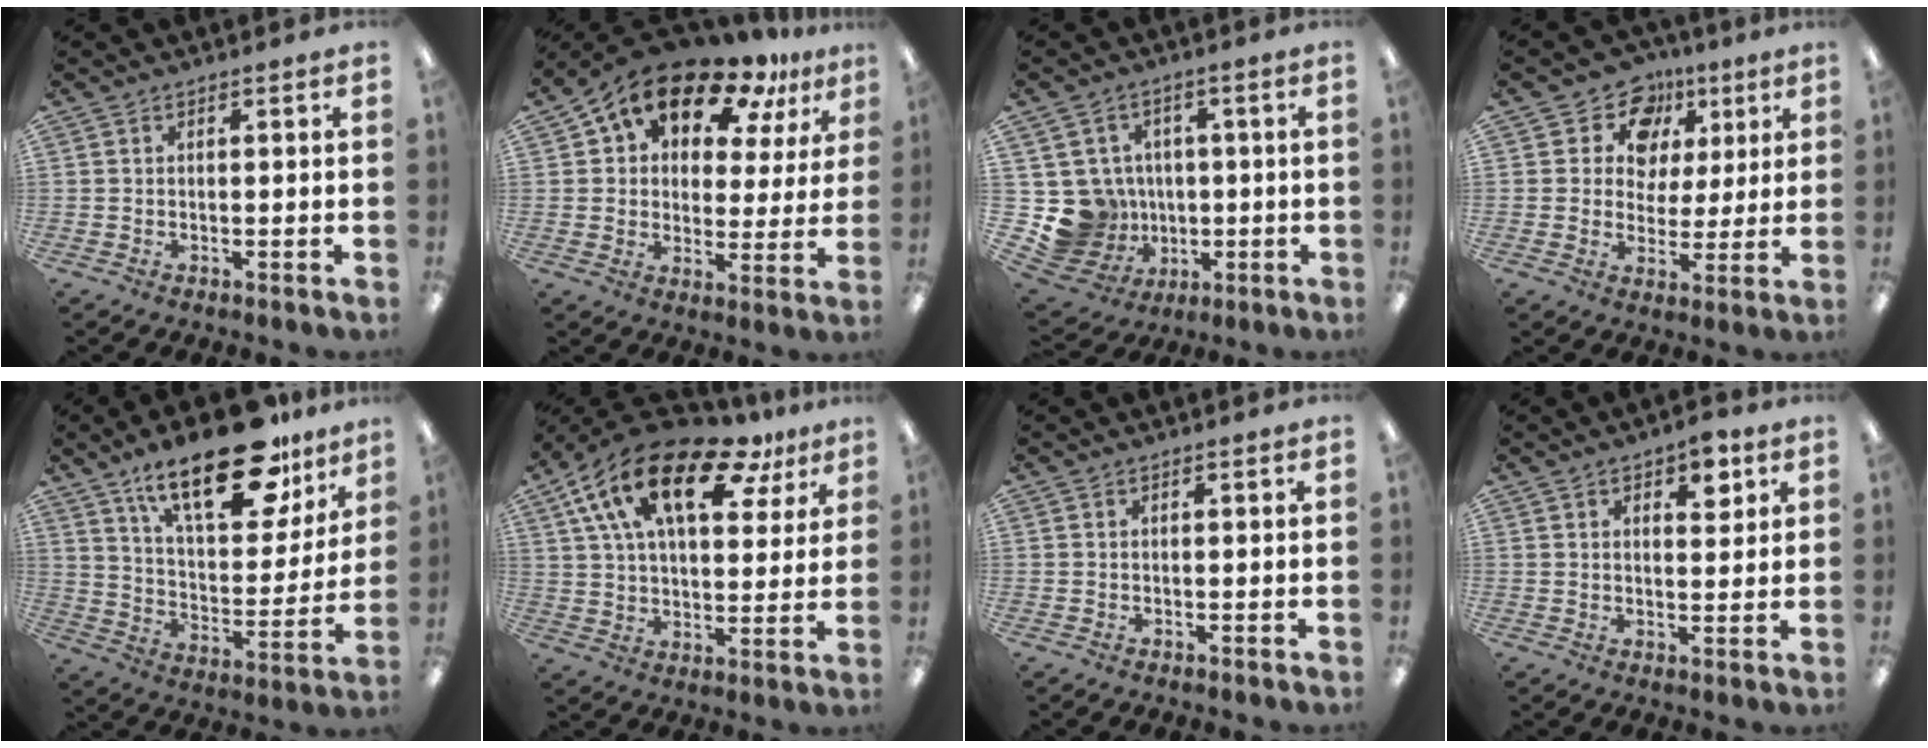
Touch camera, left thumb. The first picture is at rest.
{"total": 15.2, "force": [11.0, 7.7, 7.0], "torque": [-0.131, -0.065, 0.196]}
{"total": 11.6, "force": [-1.2, 11.3, 2.6], "torque": [-0.077, 0.007, -0.006]}
{"total": 11.1, "force": [5.5, 9.2, 3.0], "torque": [-0.057, -0.028, 0.102]}
{"total": 24.3, "force": [16.4, 9.8, 15.0], "torque": [-0.233, -0.093, 0.279]}
{"total": 21.5, "force": [12.3, 9.9, 14.6], "torque": [-0.262, -0.053, 0.208]}
{"total": 0.0}
{"total": 5.9, "force": [3.1, 3.0, 4.0], "torque": [-0.035, -0.012, 0.045]}